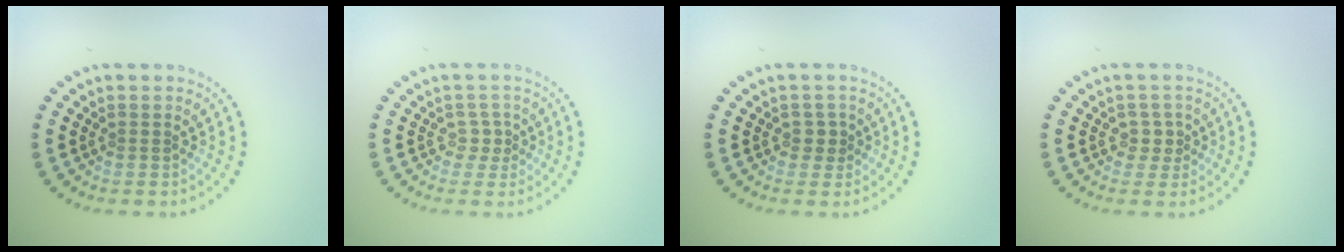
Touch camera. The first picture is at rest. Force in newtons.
{"total": 1.2, "press": 0.9, "slide": 0.7}
{"total": 1.2, "press": 1.1, "slide": 0.5}
{"total": 1.6, "press": 1.3, "slide": 0.9}